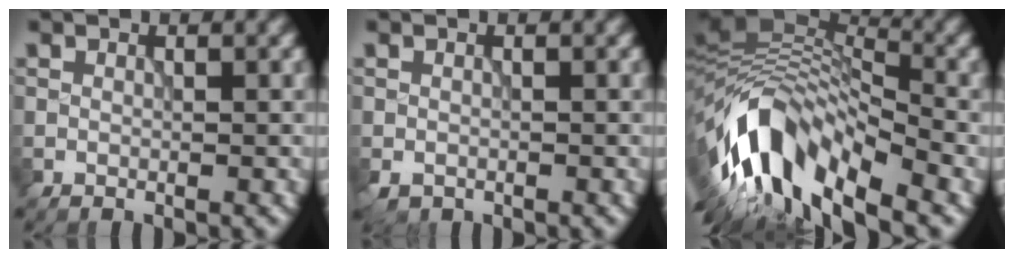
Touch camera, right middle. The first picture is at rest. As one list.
[{"total": 1.2, "force": [-0.7, 0.8, 0.5], "torque": [-0.010, -0.006, -0.015]}, {"total": 12.7, "force": [-6.2, 5.3, 9.7], "torque": [-0.178, 0.021, -0.111]}]